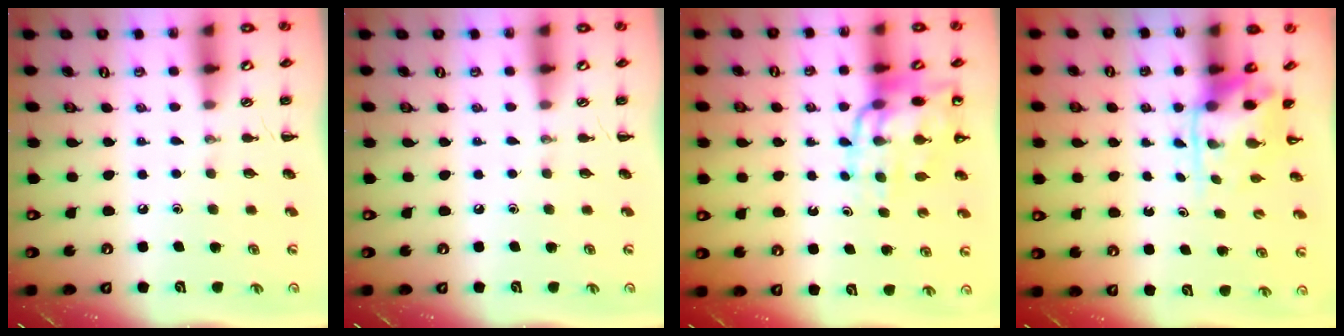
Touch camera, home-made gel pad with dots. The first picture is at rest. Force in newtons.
{"total": 0.0}
{"total": 13.6, "press": 13.3, "slide": 3.0}
{"total": 3.5, "press": 3.4, "slide": 0.8}